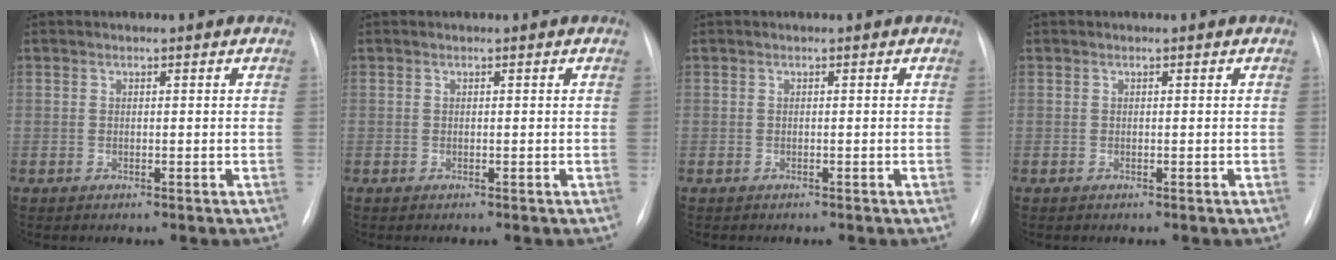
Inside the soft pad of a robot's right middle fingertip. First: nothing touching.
{"total": 0.0}
{"total": 0.0}
{"total": 0.0}